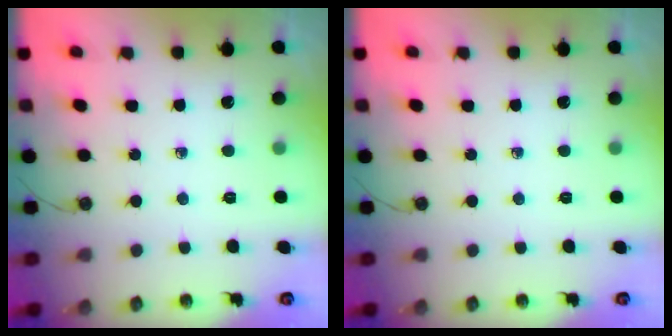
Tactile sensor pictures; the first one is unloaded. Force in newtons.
{"total": 0.0}